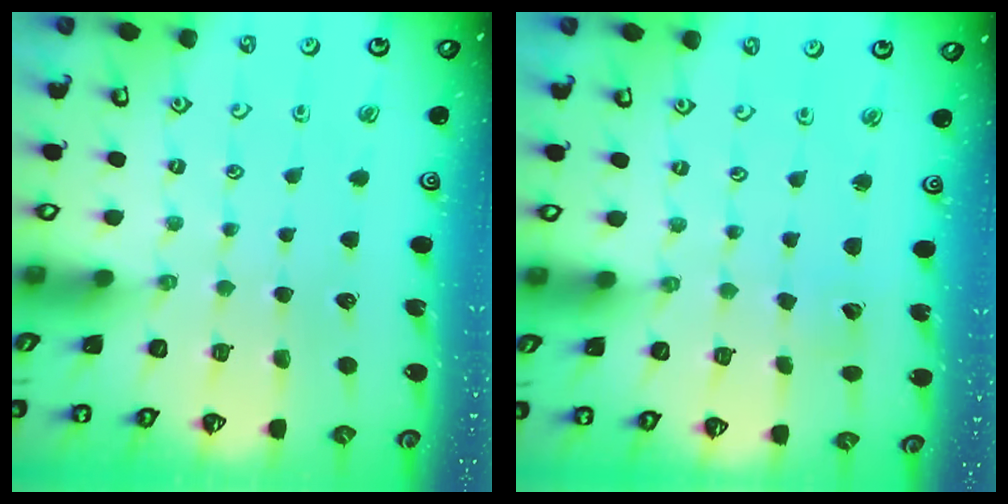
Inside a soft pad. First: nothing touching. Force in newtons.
{"total": 1.8, "press": 1.8, "slide": 0.1}